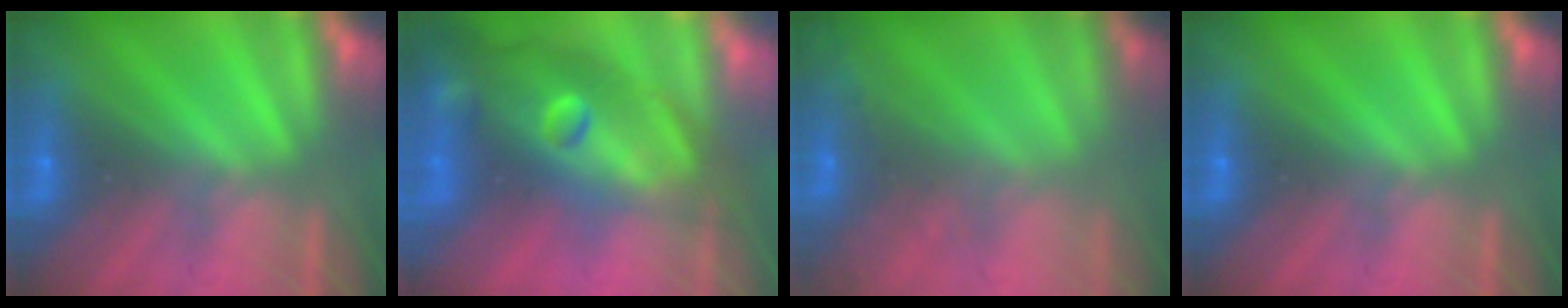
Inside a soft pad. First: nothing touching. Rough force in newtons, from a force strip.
{"total": 7.5}
{"total": 7.5}
{"total": 0.0}